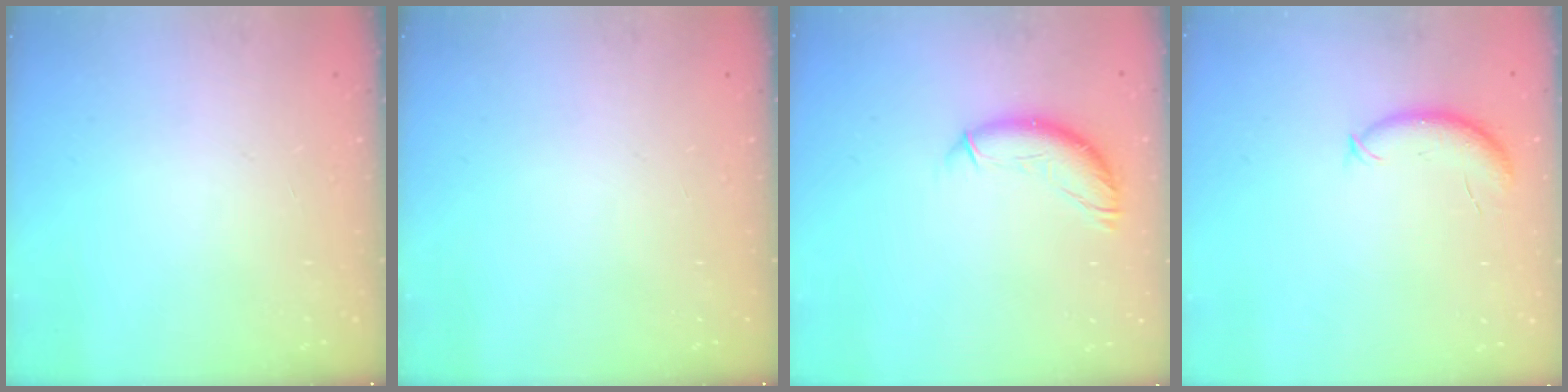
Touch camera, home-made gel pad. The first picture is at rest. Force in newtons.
{"total": 0.0}
{"total": 11.7, "press": 11.6, "slide": 1.2}
{"total": 8.0, "press": 7.9, "slide": 1.3}